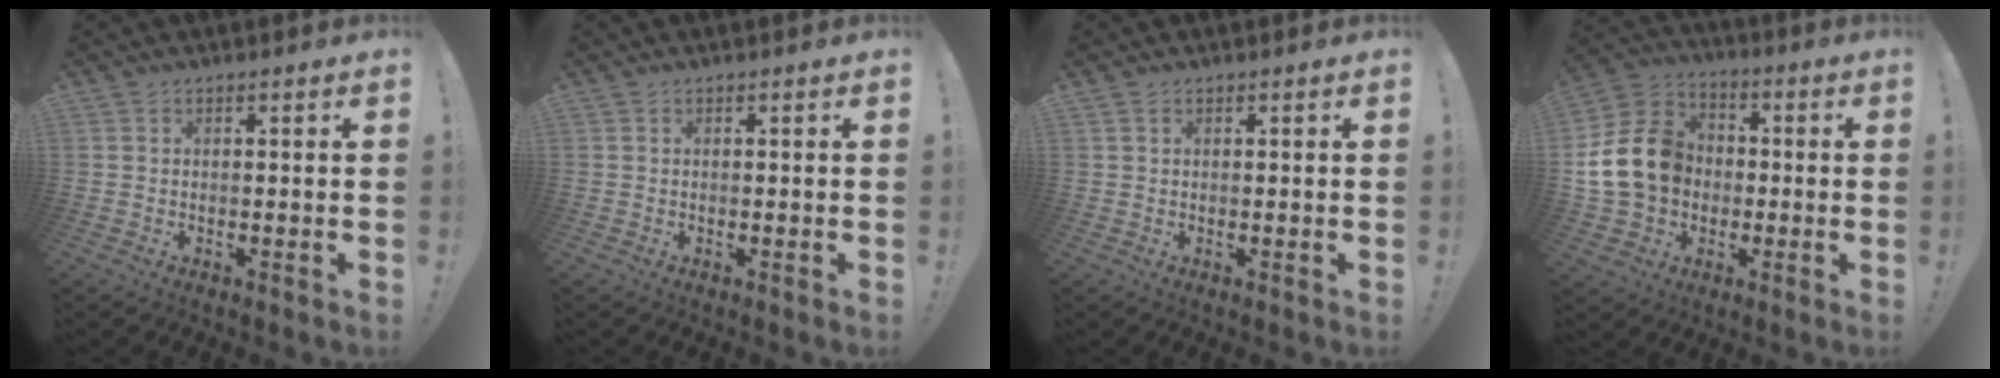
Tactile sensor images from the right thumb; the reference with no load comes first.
{"total": 0.0}
{"total": 0.8, "force": [0.6, 0.4, 0.3], "torque": [0.000, -0.004, 0.011]}
{"total": 17.6, "force": [0.2, 14.5, 9.9], "torque": [-0.171, 0.021, 0.016]}